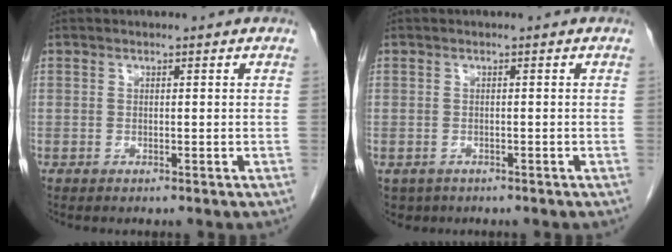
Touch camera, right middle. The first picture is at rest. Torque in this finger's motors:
{"motor_torque": [0.01, 0.00, 0.01, 0.00]}